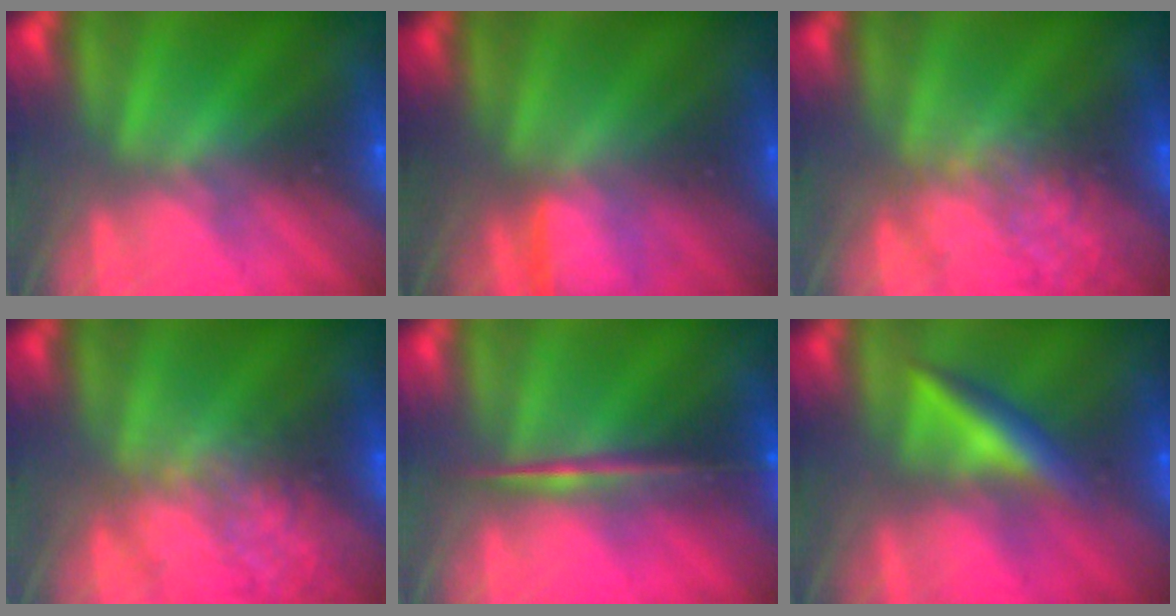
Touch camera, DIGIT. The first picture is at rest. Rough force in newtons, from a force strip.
{"total": 1.3}
{"total": 2.2}
{"total": 2.2}
{"total": 5.7}
{"total": 2.4}